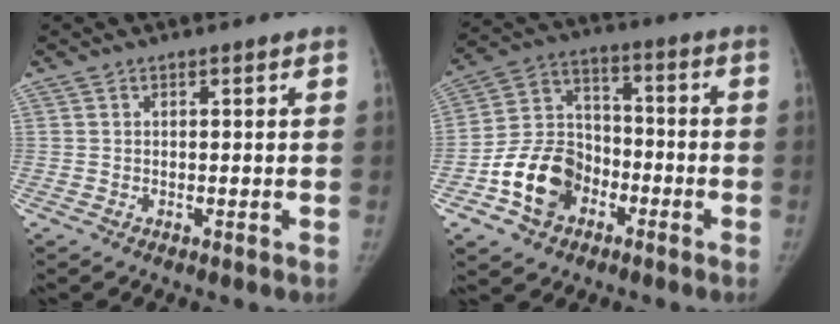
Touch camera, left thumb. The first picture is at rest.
{"total": 13.7, "force": [-5.7, 10.3, 6.8], "torque": [-0.094, 0.048, -0.106]}